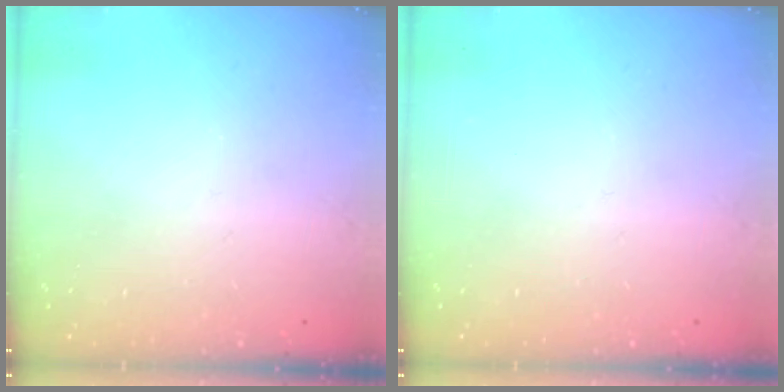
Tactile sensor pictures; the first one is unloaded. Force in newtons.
{"total": 0.0}